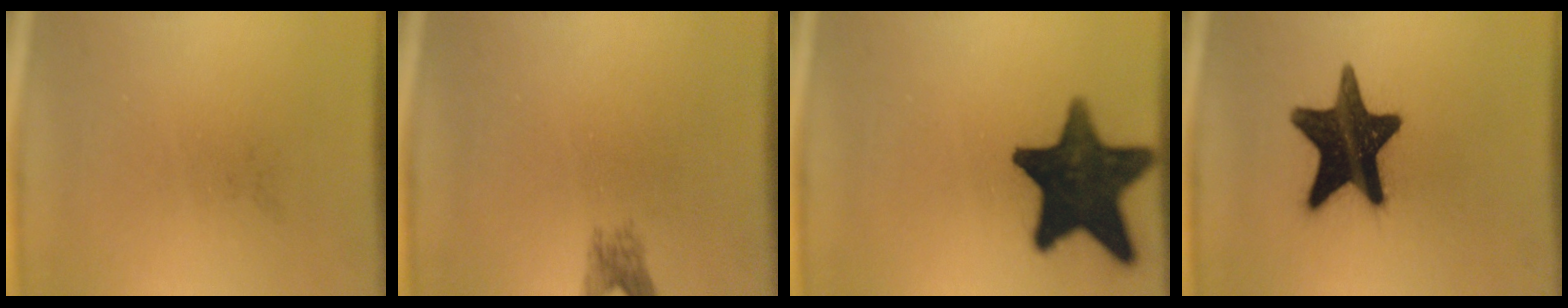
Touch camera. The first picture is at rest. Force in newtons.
{"total": 1.9}
{"total": 16.8}
{"total": 17.5}